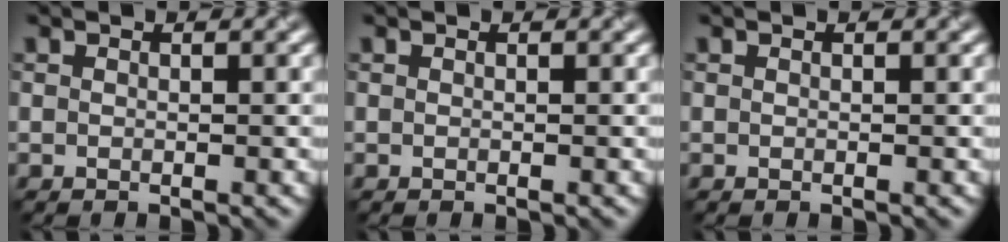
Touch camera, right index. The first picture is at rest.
{"total": 0.0}
{"total": 0.0}